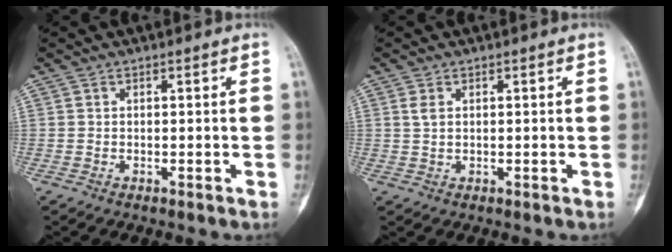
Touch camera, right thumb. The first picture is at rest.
{"total": 1.8, "force": [0.6, 1.0, 1.3], "torque": [-0.028, 0.002, 0.015]}